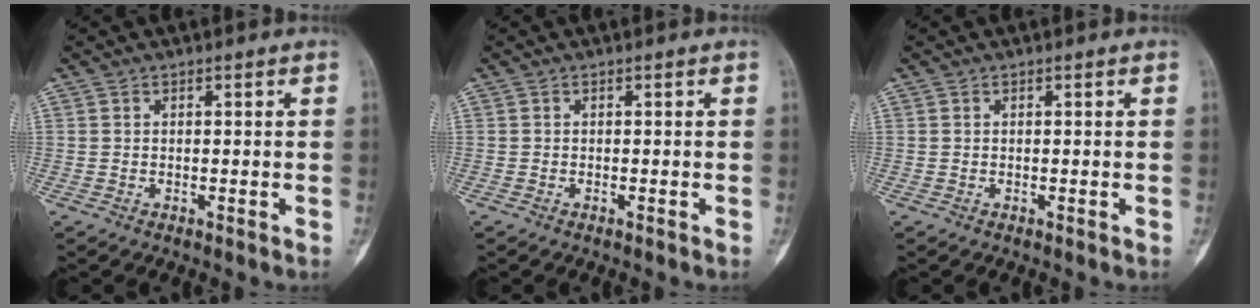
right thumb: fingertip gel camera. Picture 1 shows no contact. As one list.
[{"total": 0.0}, {"total": 0.0}]